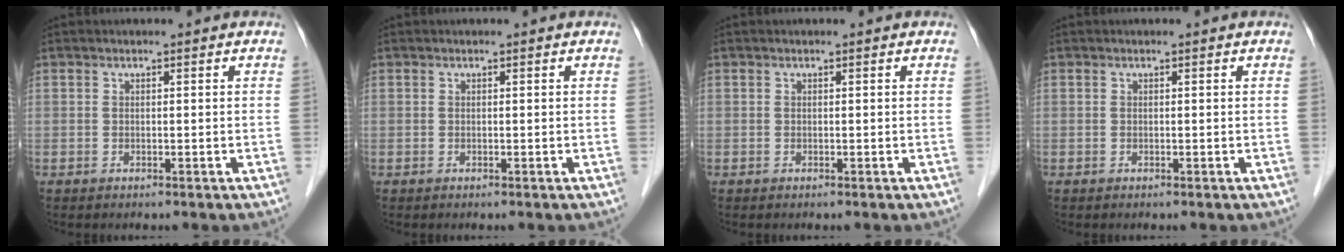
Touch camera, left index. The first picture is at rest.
{"total": 0.0}
{"total": 0.0}
{"total": 0.0}